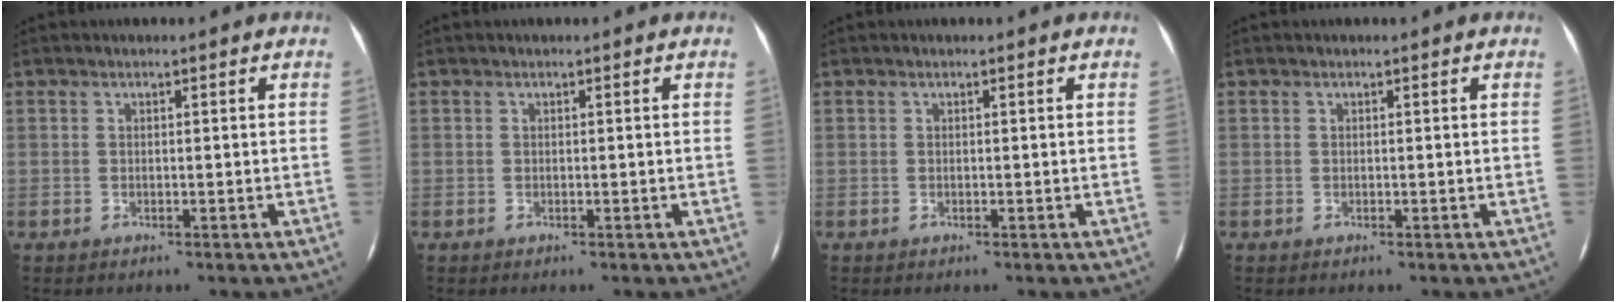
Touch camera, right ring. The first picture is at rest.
{"total": 0.0}
{"total": 0.0}
{"total": 0.0}